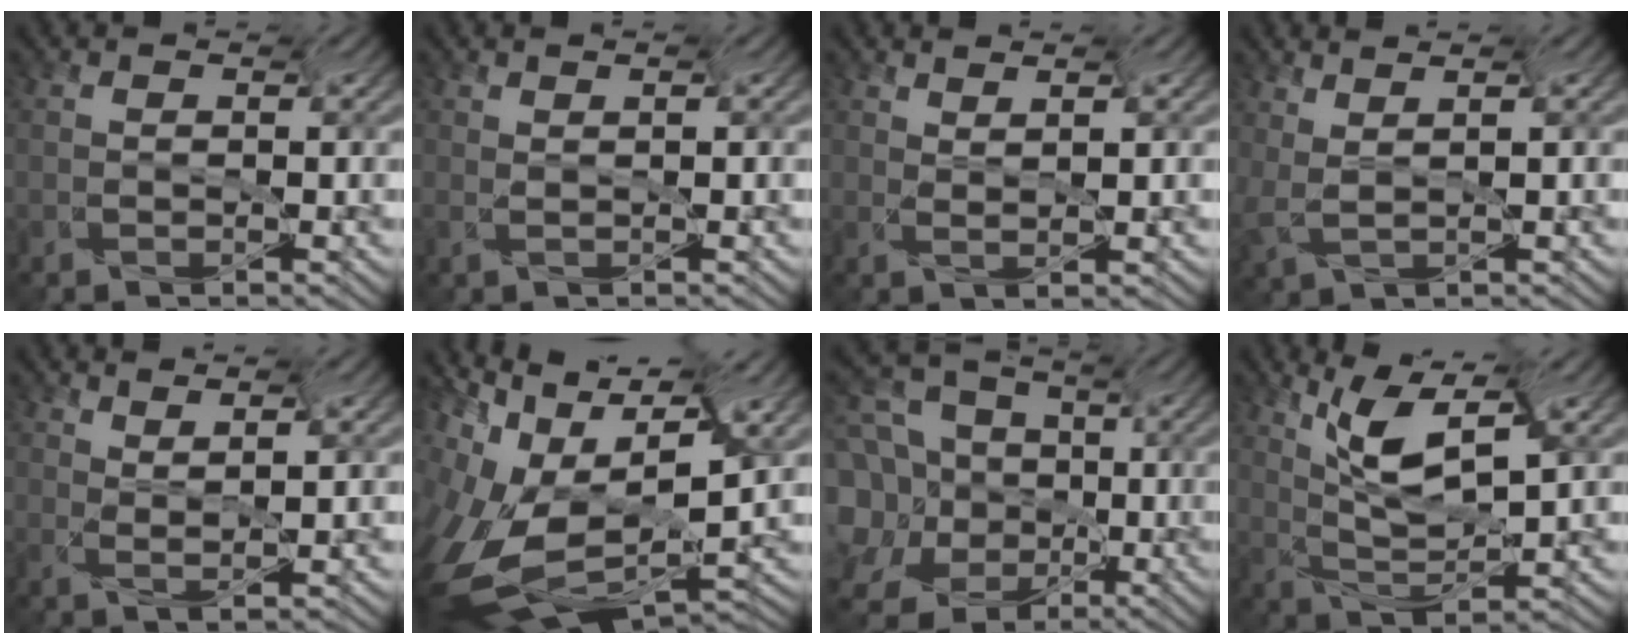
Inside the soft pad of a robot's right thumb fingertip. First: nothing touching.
{"total": 1.0, "force": [0.9, -0.3, 0.2], "torque": [0.002, -0.006, 0.019]}
{"total": 2.6, "force": [2.3, -0.3, 1.1], "torque": [-0.022, -0.010, 0.040]}
{"total": 3.5, "force": [2.8, 1.1, 1.8], "torque": [-0.068, 0.009, 0.050]}
{"total": 3.2, "force": [2.7, -0.2, 1.7], "torque": [-0.038, -0.009, 0.050]}
{"total": 14.0, "force": [-4.5, 7.4, 11.1], "torque": [-0.249, -0.020, -0.062]}
{"total": 12.1, "force": [0.0, 9.7, 7.3], "torque": [-0.226, 0.024, 0.030]}
{"total": 6.4, "force": [2.8, 1.7, 5.5], "torque": [-0.118, 0.004, 0.063]}